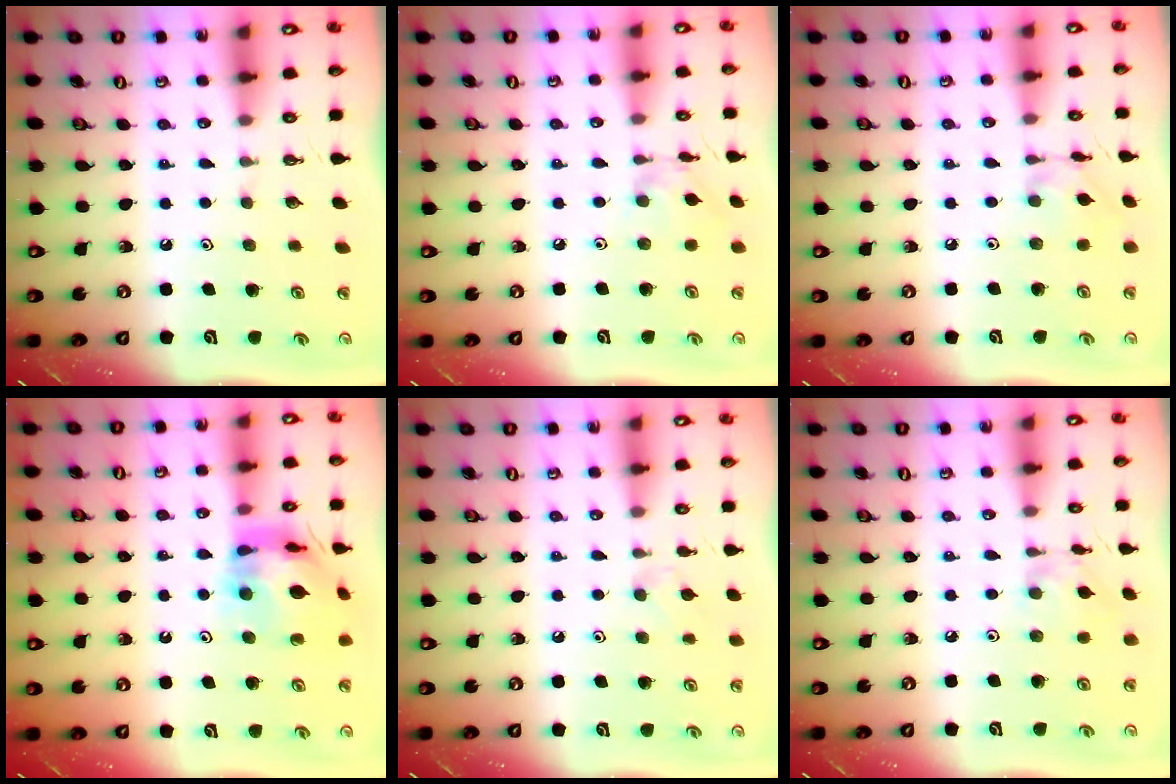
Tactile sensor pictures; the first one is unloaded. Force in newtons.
{"total": 2.7, "press": 2.7, "slide": 0.2}
{"total": 3.8, "press": 3.8, "slide": 0.2}
{"total": 13.6, "press": 13.6, "slide": 1.3}
{"total": 4.1, "press": 4.0, "slide": 0.7}
{"total": 2.2, "press": 2.2, "slide": 0.0}